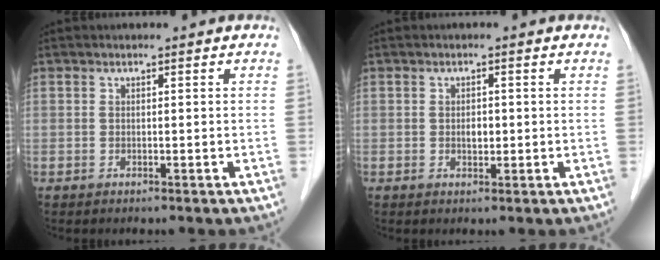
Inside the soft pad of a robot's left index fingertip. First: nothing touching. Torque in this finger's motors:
{"motor_torque": [0.14, 0.05, 0.02, 0.00]}